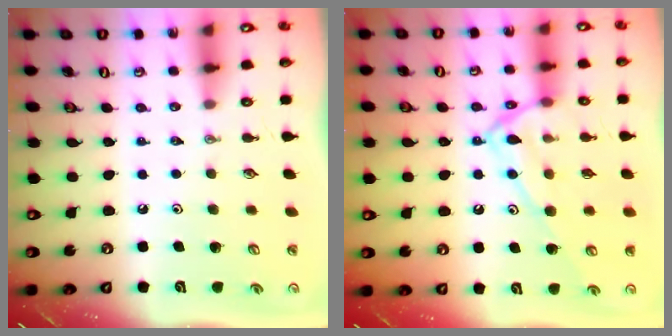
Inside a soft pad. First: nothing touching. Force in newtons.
{"total": 15.8, "press": 15.8, "slide": 1.1}